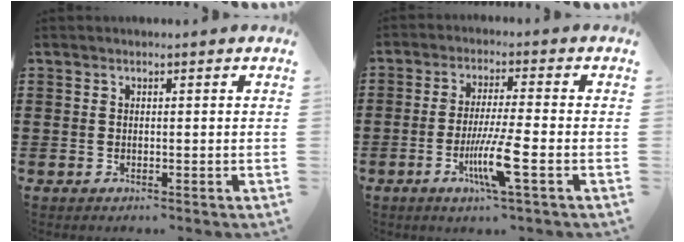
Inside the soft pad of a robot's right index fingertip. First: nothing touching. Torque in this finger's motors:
{"motor_torque": [1.70, 0.43, 0.70, 0.18]}